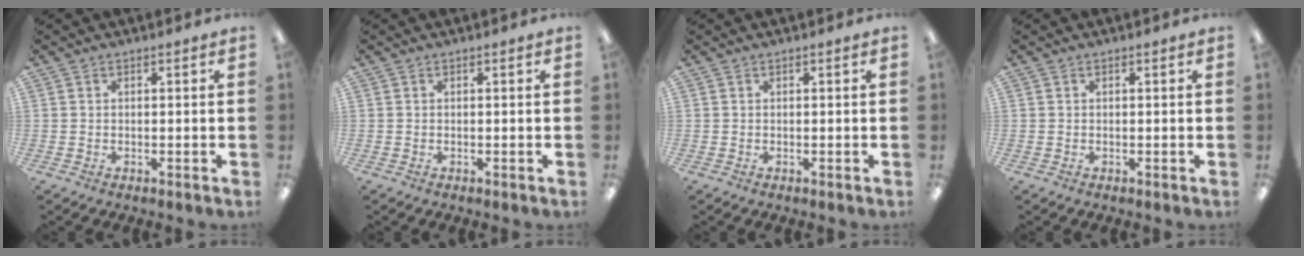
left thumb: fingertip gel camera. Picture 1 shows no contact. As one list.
[{"total": 0.0}, {"total": 0.0}, {"total": 0.0}]